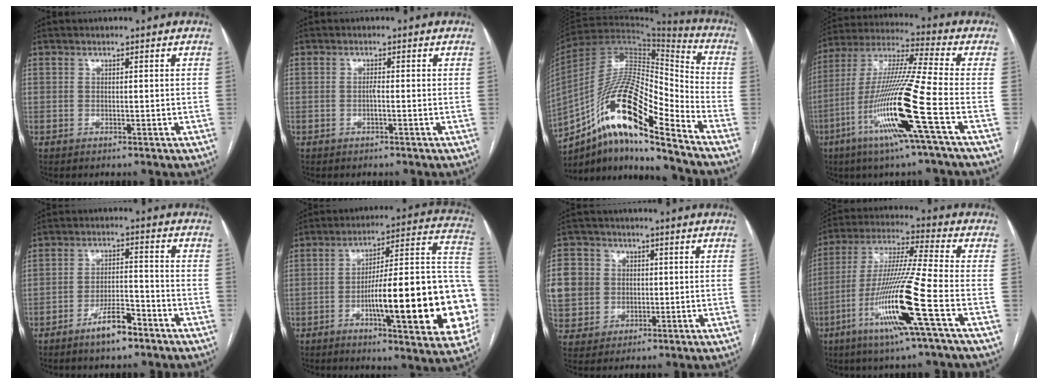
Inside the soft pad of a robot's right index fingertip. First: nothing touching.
{"total": 0.9, "force": [-0.3, 0.1, 0.8], "torque": [-0.015, 0.001, -0.004]}
{"total": 19.8, "force": [-11.7, 3.4, 15.6], "torque": [-0.300, 0.011, -0.206]}
{"total": 18.0, "force": [-6.7, -1.3, 16.6], "torque": [-0.339, -0.021, -0.135]}
{"total": 6.2, "force": [-4.3, 1.6, 4.2], "torque": [-0.078, 0.005, -0.073]}
{"total": 26.7, "force": [-5.8, 3.8, 25.8], "torque": [-0.289, 0.015, -0.080]}
{"total": 15.7, "force": [1.3, 14.7, 5.4], "torque": [-0.179, 0.044, 0.044]}
{"total": 16.6, "force": [-6.3, -1.3, 15.2], "torque": [-0.307, -0.018, -0.123]}